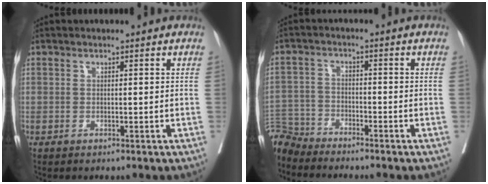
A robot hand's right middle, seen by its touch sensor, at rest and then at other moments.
{"total": 5.4, "force": [-5.3, 0.0, -0.9], "torque": [0.016, -0.005, -0.105]}